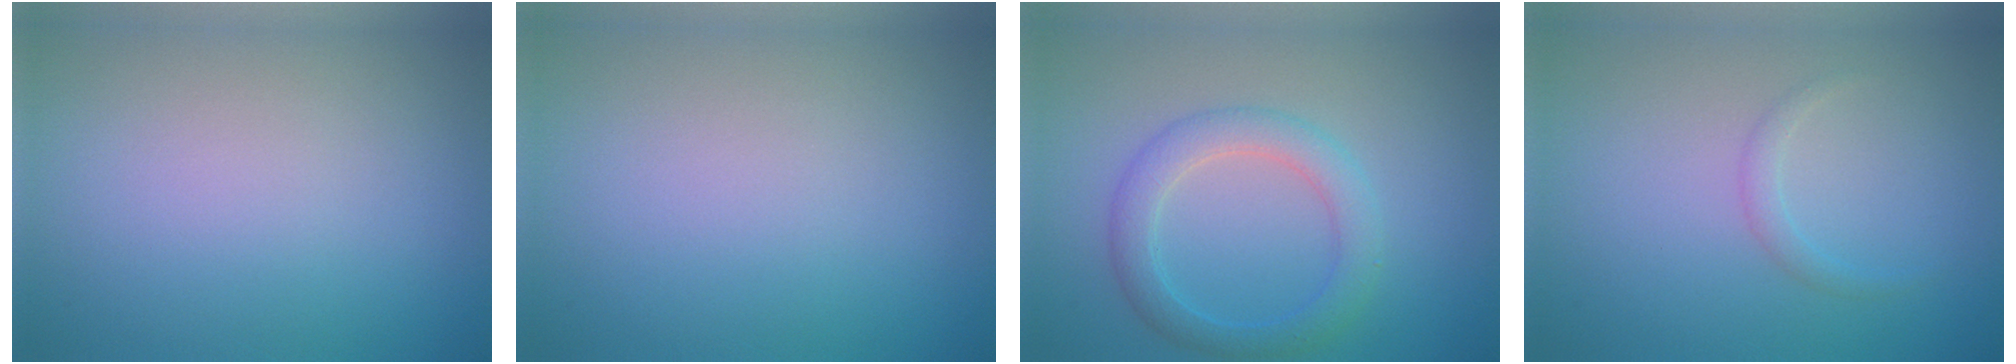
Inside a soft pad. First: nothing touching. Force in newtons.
{"total": 0.0}
{"total": 3.3, "press": 3.3, "slide": 0.1}
{"total": 0.9, "press": 0.9, "slide": 0.1}